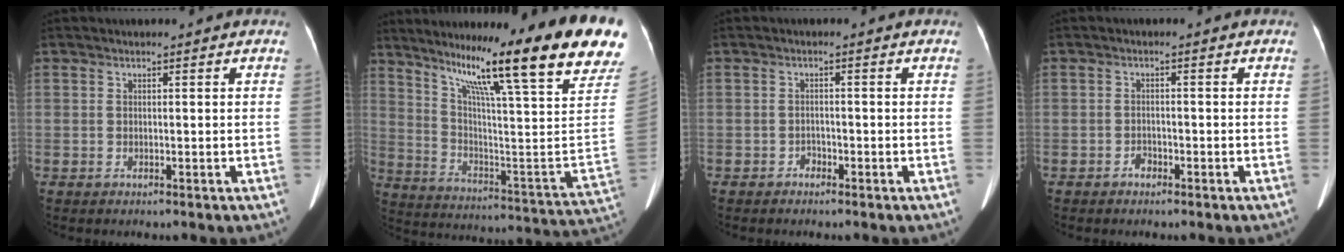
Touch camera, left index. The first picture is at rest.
{"total": 28.7, "force": [19.5, 0.2, 21.0], "torque": [-0.292, -0.042, 0.280]}
{"total": 1.1, "force": [-0.9, 0.7, 0.1], "torque": [0.001, 0.004, -0.018]}
{"total": 1.3, "force": [-1.0, 0.7, 0.4], "torque": [-0.006, 0.003, -0.016]}